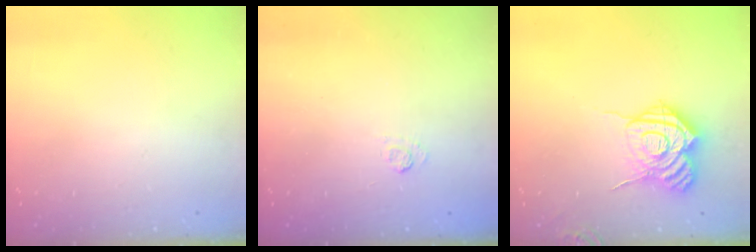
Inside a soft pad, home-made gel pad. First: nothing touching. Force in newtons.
{"total": 2.4, "press": 1.9, "slide": 1.4}
{"total": 15.3, "press": 15.2, "slide": 1.6}